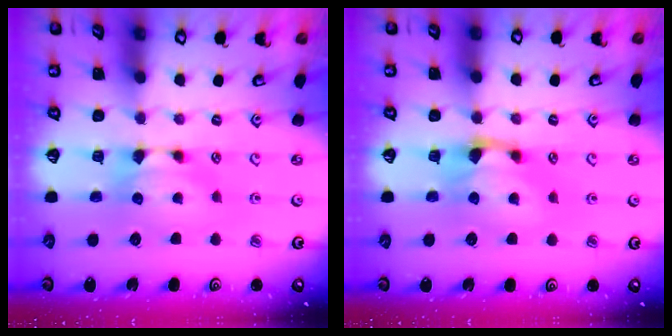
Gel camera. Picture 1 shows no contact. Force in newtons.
{"total": 2.2, "press": 2.1, "slide": 0.9}